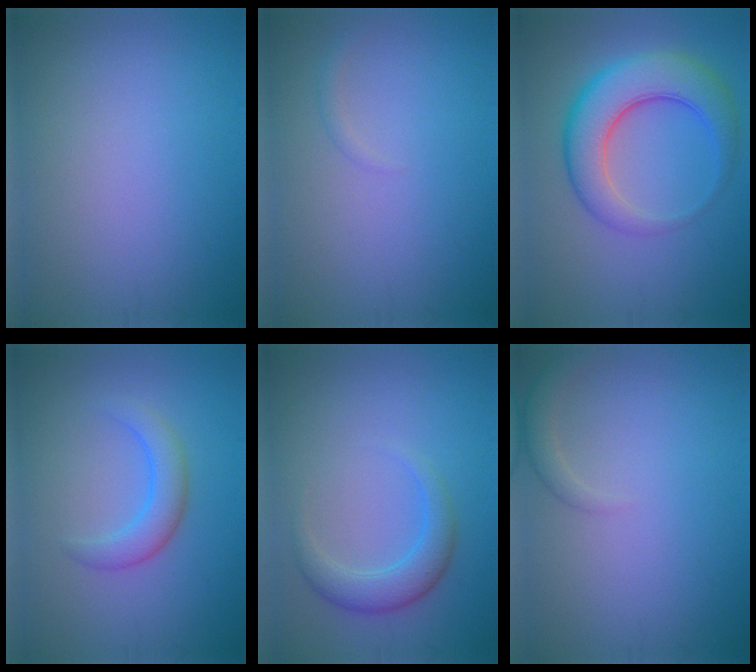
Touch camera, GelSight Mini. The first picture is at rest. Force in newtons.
{"total": 0.7, "press": 0.7, "slide": 0.1}
{"total": 7.0, "press": 7.0, "slide": 0.3}
{"total": 2.8, "press": 2.8, "slide": 0.3}
{"total": 3.1, "press": 3.1, "slide": 0.1}
{"total": 1.6, "press": 1.6, "slide": 0.0}